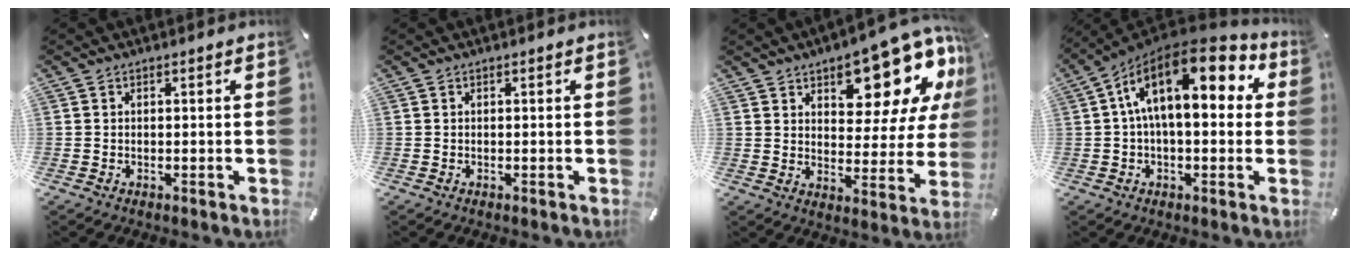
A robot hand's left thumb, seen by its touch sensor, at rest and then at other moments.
{"total": 0.0}
{"total": 16.1, "force": [11.6, 7.3, 8.6], "torque": [-0.103, -0.096, 0.194]}
{"total": 18.5, "force": [5.9, 8.6, 15.2], "torque": [-0.254, -0.036, 0.096]}